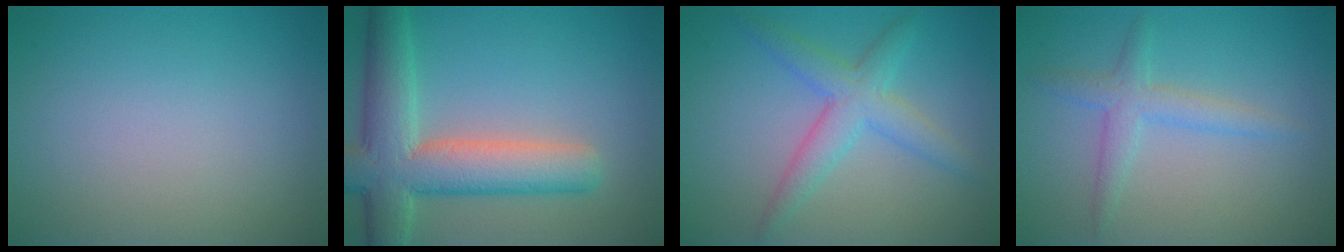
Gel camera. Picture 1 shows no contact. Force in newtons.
{"total": 8.4, "press": 8.4, "slide": 0.5}
{"total": 3.9, "press": 3.9, "slide": 0.2}
{"total": 1.8, "press": 1.8, "slide": 0.1}